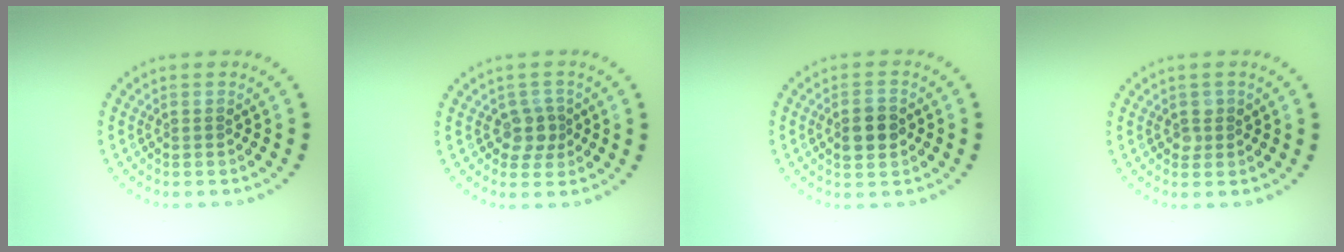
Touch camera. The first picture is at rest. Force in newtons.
{"total": 2.1, "press": 1.8, "slide": 1.1}
{"total": 2.9, "press": 2.9, "slide": 0.2}
{"total": 1.1, "press": 1.0, "slide": 0.4}